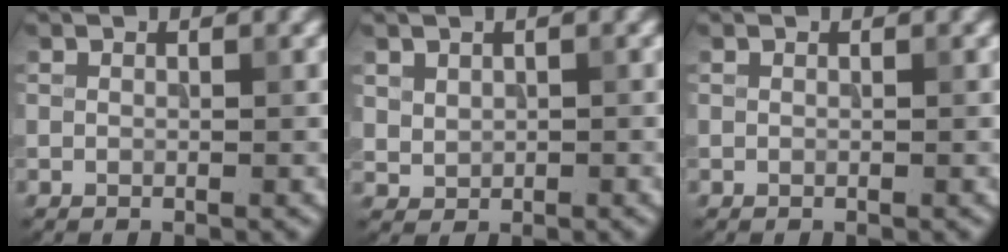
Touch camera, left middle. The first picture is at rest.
{"total": 1.2, "force": [0.6, 1.0, 0.4], "torque": [-0.008, -0.003, 0.018]}
{"total": 0.0}